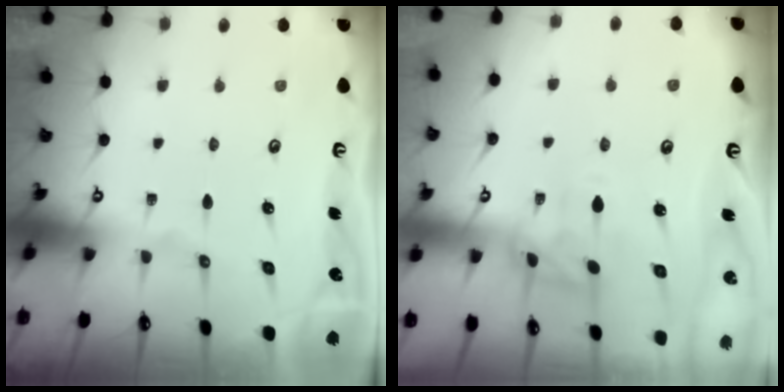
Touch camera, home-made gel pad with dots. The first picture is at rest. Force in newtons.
{"total": 1.3, "press": 1.2, "slide": 0.4}